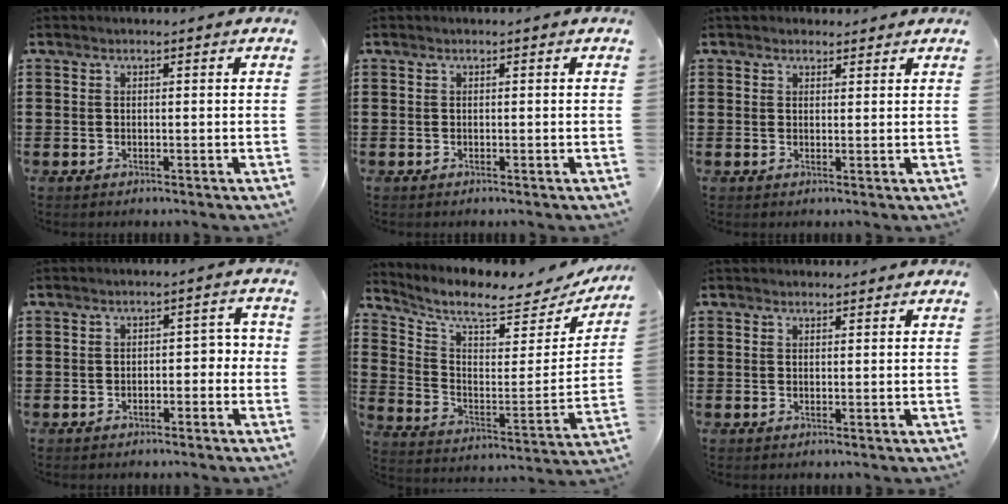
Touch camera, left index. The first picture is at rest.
{"total": 0.0}
{"total": 1.8, "force": [1.5, 1.0, 0.1], "torque": [-0.006, 0.007, 0.030]}
{"total": 2.7, "force": [-1.7, 1.4, 1.5], "torque": [-0.030, 0.008, -0.039]}
{"total": 7.0, "force": [6.1, 1.2, 3.3], "torque": [-0.088, -0.049, 0.099]}
{"total": 1.0, "force": [0.8, 0.5, 0.0], "torque": [-0.002, 0.002, 0.017]}